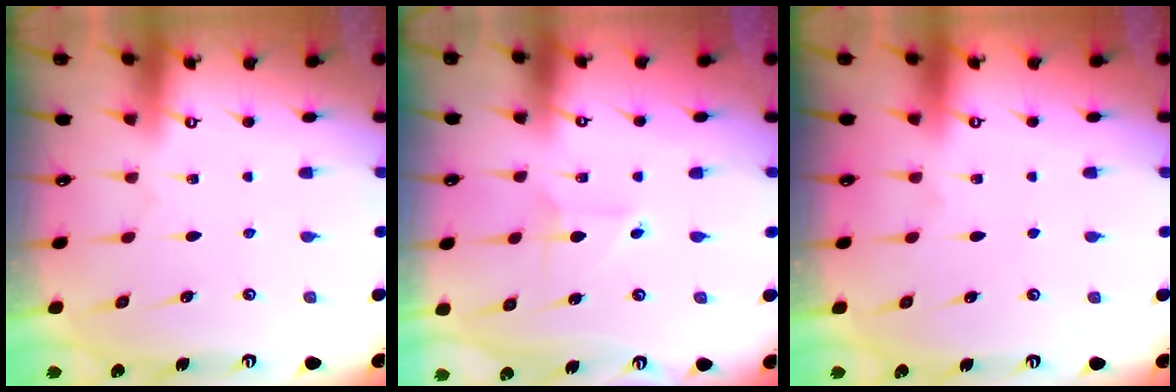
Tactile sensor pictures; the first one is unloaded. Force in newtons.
{"total": 1.8, "press": 1.8, "slide": 0.2}
{"total": 0.0}